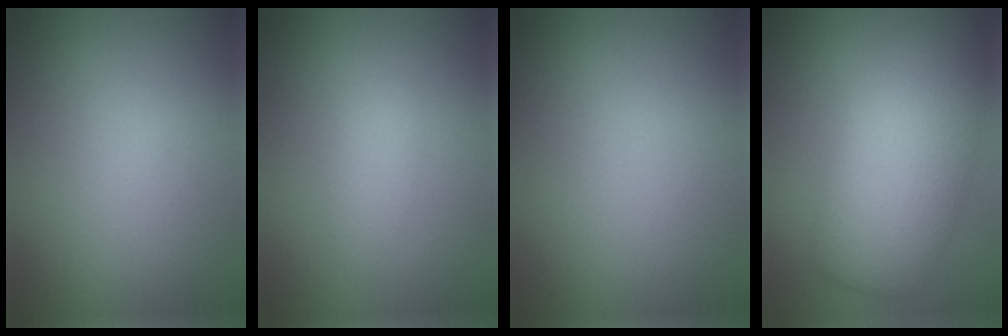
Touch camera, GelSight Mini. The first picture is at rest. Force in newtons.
{"total": 1.6, "press": 1.6, "slide": 0.1}
{"total": 0.0}
{"total": 7.2, "press": 7.2, "slide": 0.6}